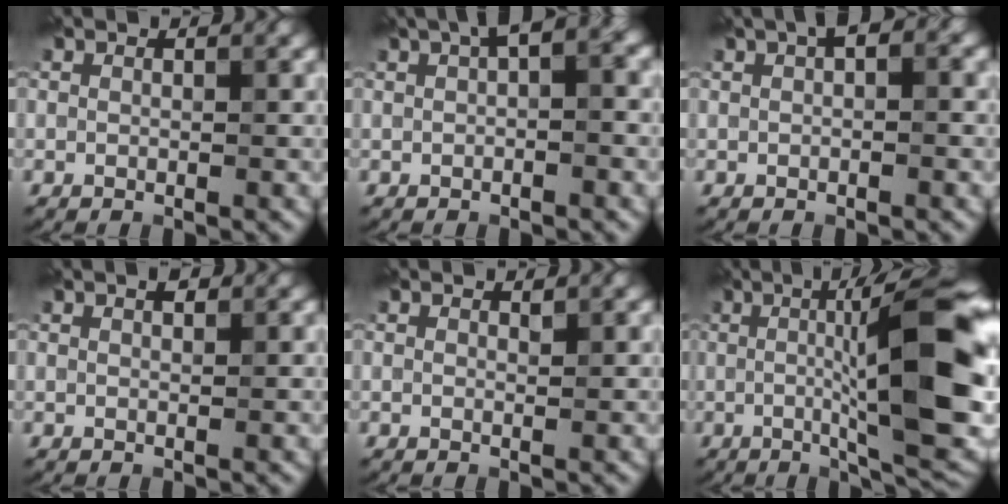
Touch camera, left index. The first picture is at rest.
{"total": 3.5, "force": [1.3, 0.9, 3.1], "torque": [-0.040, 0.016, 0.013]}
{"total": 2.1, "force": [0.7, 0.6, 1.9], "torque": [-0.022, 0.012, 0.009]}
{"total": 0.9, "force": [0.6, 0.3, 0.6], "torque": [-0.009, 0.000, 0.010]}
{"total": 0.0}
{"total": 14.0, "force": [-0.2, 2.7, 13.7], "torque": [-0.180, 0.007, -0.004]}